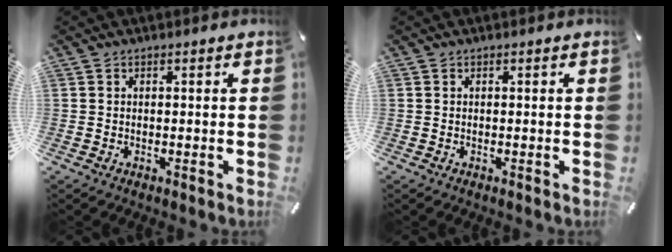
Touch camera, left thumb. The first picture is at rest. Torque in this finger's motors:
{"motor_torque": [-0.02, 0.01, -0.05, 0.05, 0.00]}